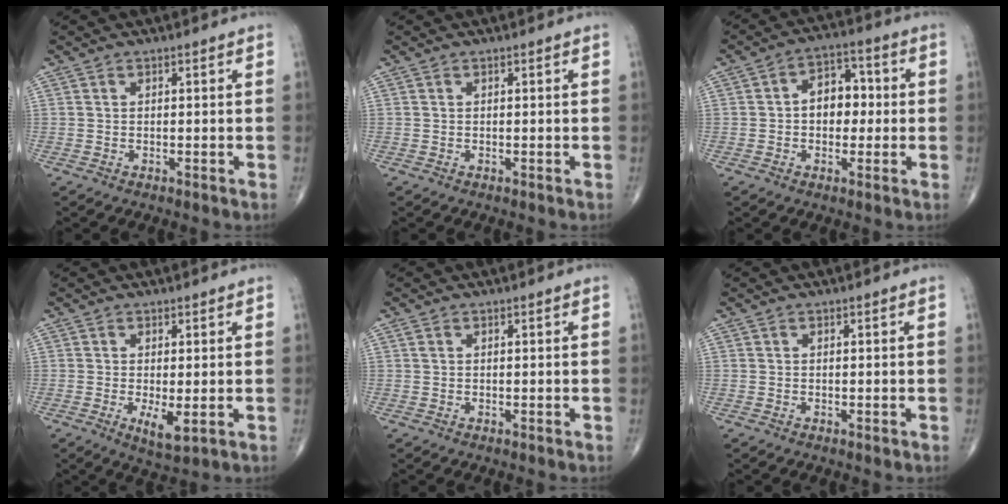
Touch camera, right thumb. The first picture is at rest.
{"total": 0.0}
{"total": 7.9, "force": [0.1, 5.6, 5.6], "torque": [-0.053, 0.024, -0.009]}
{"total": 4.0, "force": [-0.6, 1.3, 3.8], "torque": [-0.064, -0.013, -0.006]}
{"total": 0.6, "force": [0.3, 0.4, 0.4], "torque": [-0.009, 0.006, 0.005]}
{"total": 0.0}